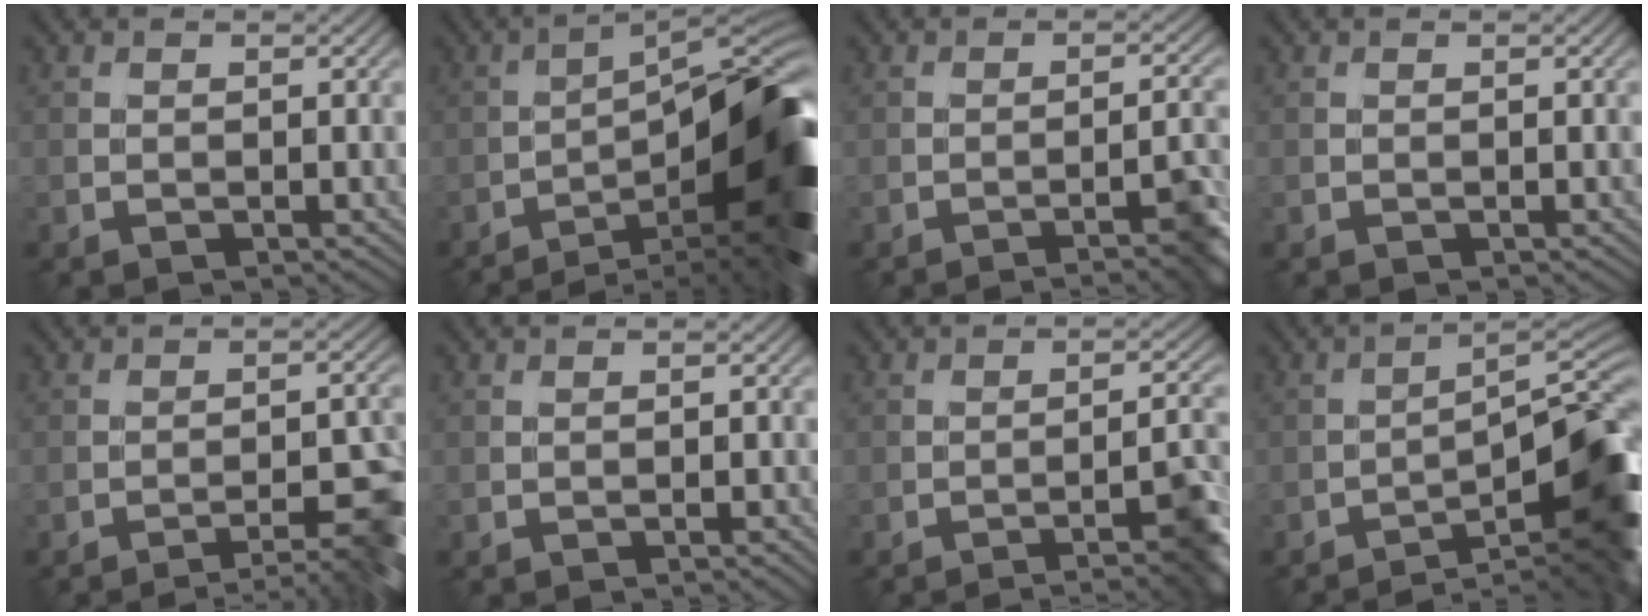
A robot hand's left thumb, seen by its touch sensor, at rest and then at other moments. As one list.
[{"total": 15.3, "force": [-7.5, 4.1, 12.7], "torque": [-0.151, 0.006, -0.119]}, {"total": 5.3, "force": [-3.0, 0.9, 4.2], "torque": [-0.049, 0.007, -0.045]}, {"total": 0.0}, {"total": 7.2, "force": [-4.8, 1.6, 5.1], "torque": [-0.068, 0.005, -0.056]}, {"total": 0.8, "force": [-0.5, 0.1, 0.6], "torque": [-0.009, 0.000, -0.009]}, {"total": 6.8, "force": [-3.9, 1.2, 5.4], "torque": [-0.065, 0.004, -0.057]}, {"total": 13.3, "force": [-7.6, 3.0, 10.5], "torque": [-0.144, 0.006, -0.110]}]